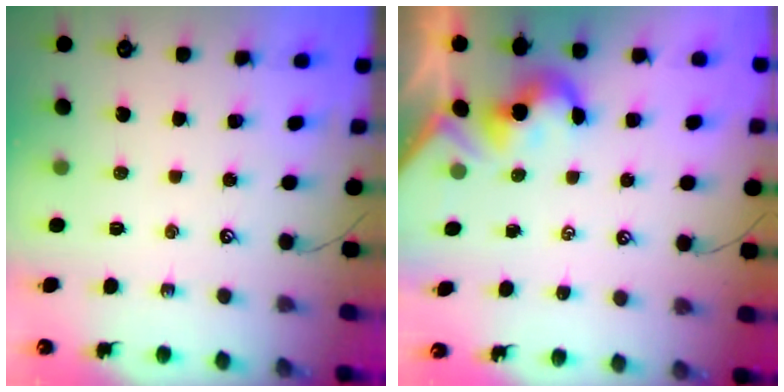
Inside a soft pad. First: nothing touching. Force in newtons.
{"total": 2.2, "press": 2.2, "slide": 0.4}